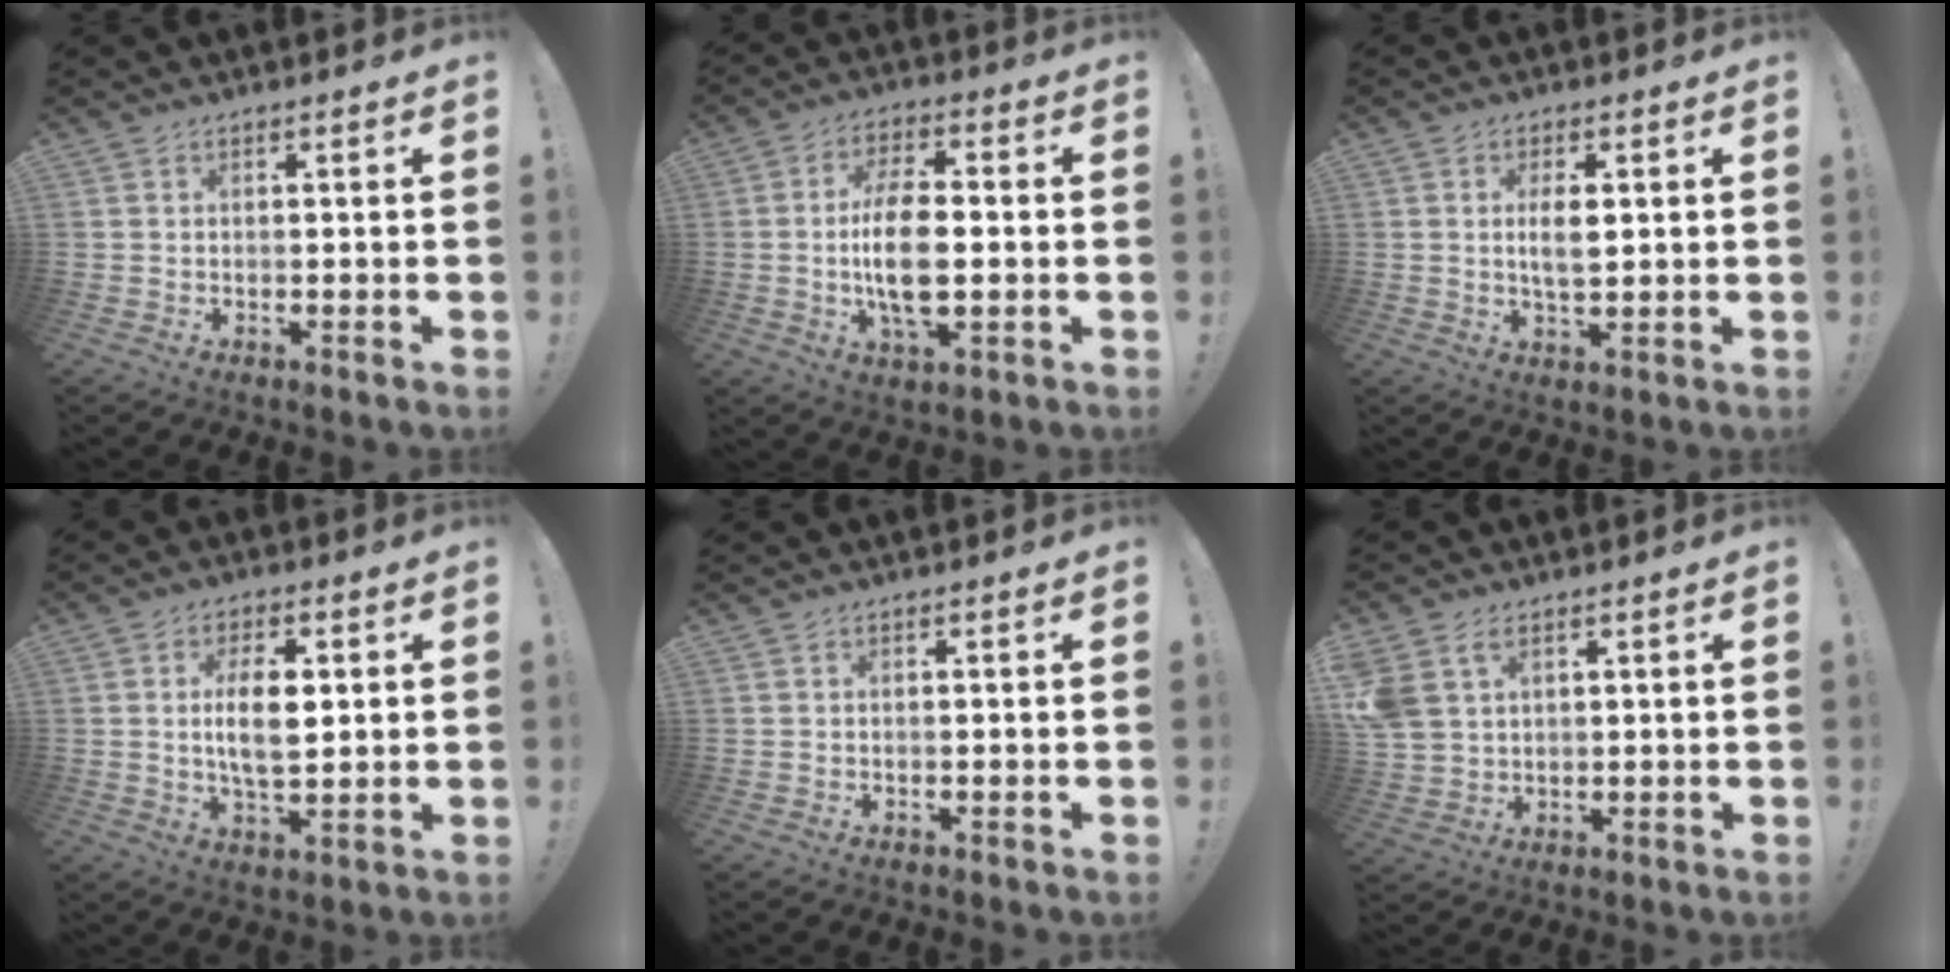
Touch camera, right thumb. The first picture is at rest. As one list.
[{"total": 13.6, "force": [-1.2, 6.4, 11.9], "torque": [-0.229, -0.004, -0.028]}, {"total": 5.4, "force": [0.8, 2.3, 4.8], "torque": [-0.083, -0.004, 0.008]}, {"total": 9.9, "force": [1.5, 4.6, 8.6], "torque": [-0.155, -0.007, 0.019]}, {"total": 0.0}, {"total": 6.7, "force": [3.2, 4.9, 3.3], "torque": [-0.075, -0.006, 0.064]}]